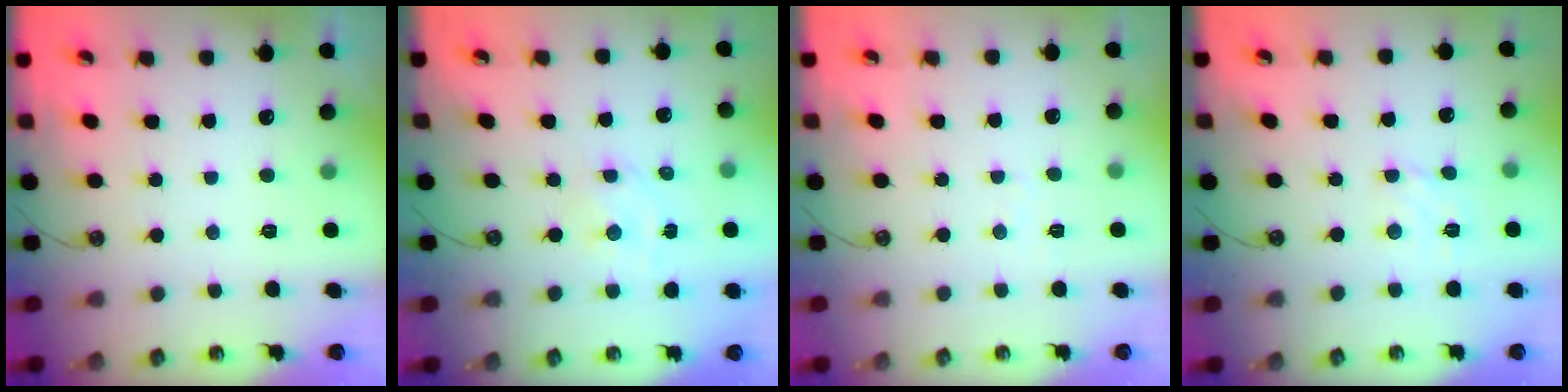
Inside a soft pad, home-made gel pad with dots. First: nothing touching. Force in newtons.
{"total": 1.6, "press": 1.6, "slide": 0.2}
{"total": 3.5, "press": 3.4, "slide": 0.5}
{"total": 2.4, "press": 2.4, "slide": 0.3}